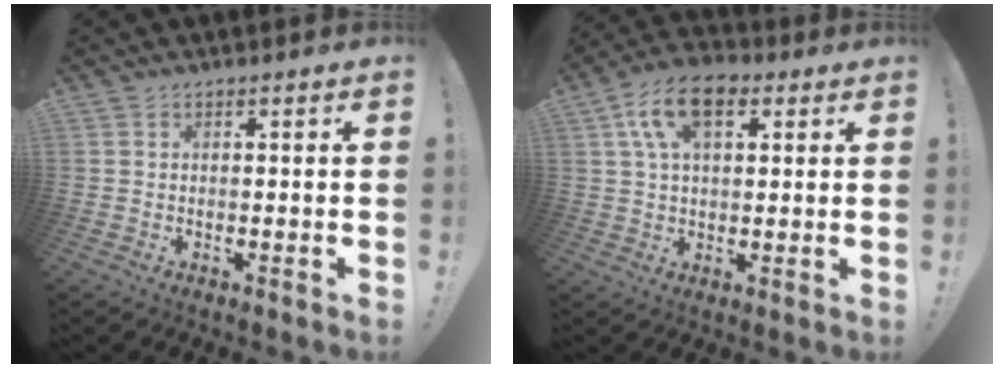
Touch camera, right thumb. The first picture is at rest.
{"total": 12.7, "force": [4.9, 6.9, 9.4], "torque": [-0.173, 0.005, 0.091]}